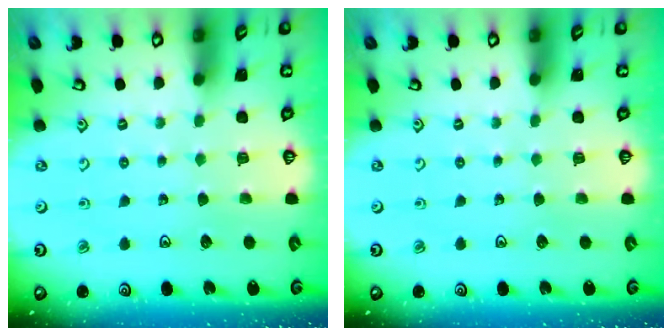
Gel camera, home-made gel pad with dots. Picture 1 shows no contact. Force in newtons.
{"total": 0.0}